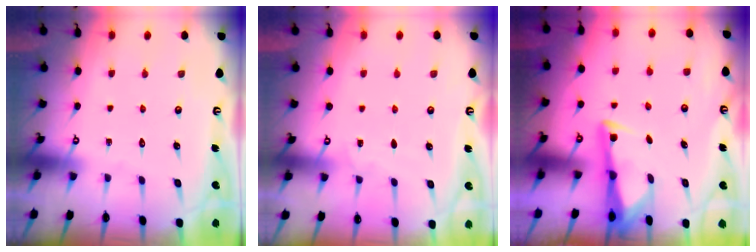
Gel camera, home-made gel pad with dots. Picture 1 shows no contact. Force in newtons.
{"total": 2.8, "press": 2.8, "slide": 0.3}
{"total": 2.9, "press": 2.8, "slide": 0.5}